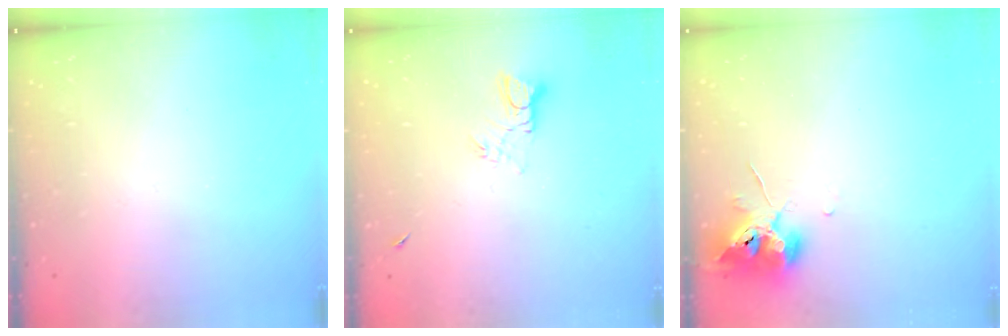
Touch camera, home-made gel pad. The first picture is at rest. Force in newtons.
{"total": 3.6, "press": 3.6, "slide": 0.3}
{"total": 10.1, "press": 10.0, "slide": 1.4}